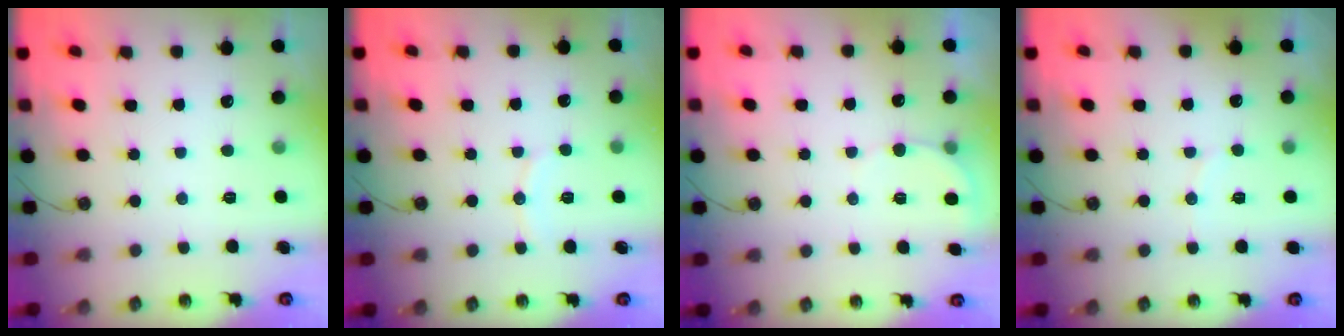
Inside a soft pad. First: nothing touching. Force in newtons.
{"total": 6.4, "press": 6.3, "slide": 0.4}
{"total": 4.5, "press": 4.4, "slide": 0.9}
{"total": 3.1, "press": 2.9, "slide": 1.0}